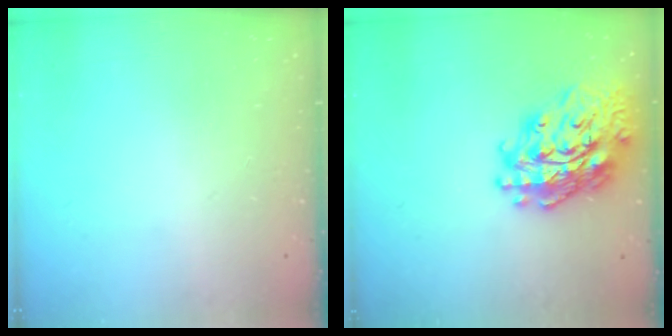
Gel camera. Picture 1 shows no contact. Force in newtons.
{"total": 23.0, "press": 22.8, "slide": 2.4}